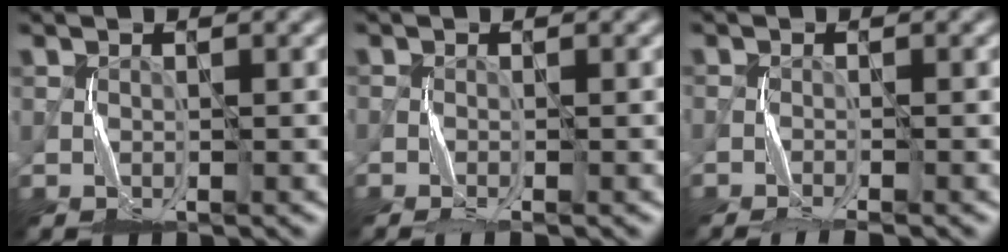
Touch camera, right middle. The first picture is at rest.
{"total": 1.6, "force": [-1.2, 0.0, 1.0], "torque": [-0.020, -0.004, -0.025]}
{"total": 2.9, "force": [-2.4, 0.1, 1.6], "torque": [-0.024, -0.001, -0.045]}